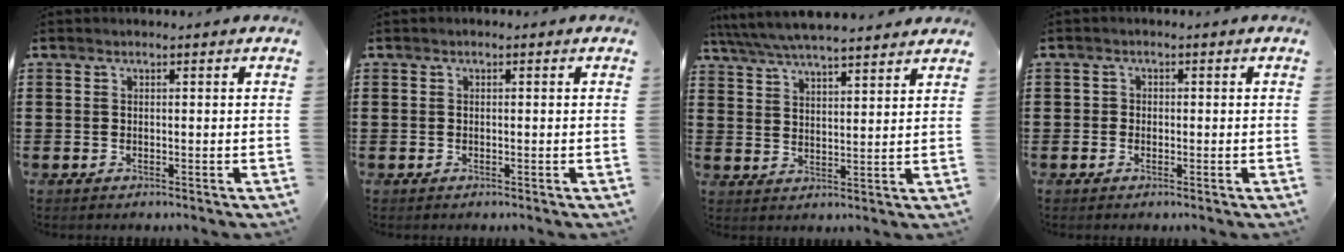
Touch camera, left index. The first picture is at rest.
{"total": 0.0}
{"total": 5.9, "force": [5.6, 0.5, 1.9], "torque": [-0.058, -0.021, 0.100]}
{"total": 1.0, "force": [-0.4, 0.9, 0.2], "torque": [-0.007, 0.004, -0.009]}